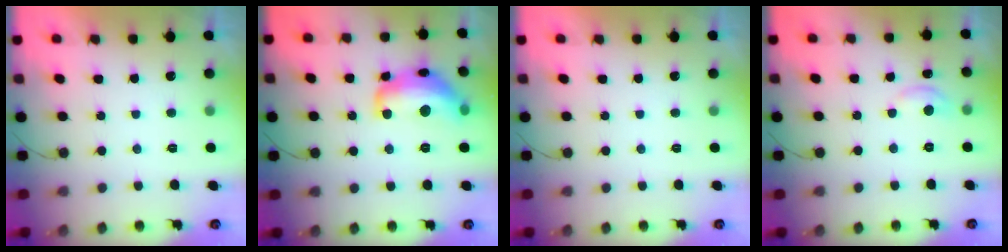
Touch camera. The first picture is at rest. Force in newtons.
{"total": 15.5, "press": 15.5, "slide": 0.8}
{"total": 0.0}
{"total": 6.3, "press": 6.2, "slide": 0.9}